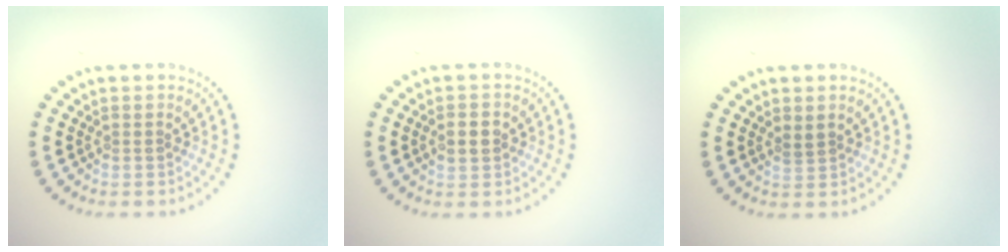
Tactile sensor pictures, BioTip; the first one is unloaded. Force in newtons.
{"total": 2.4, "press": 2.4, "slide": 0.0}
{"total": 0.8, "press": 0.5, "slide": 0.6}